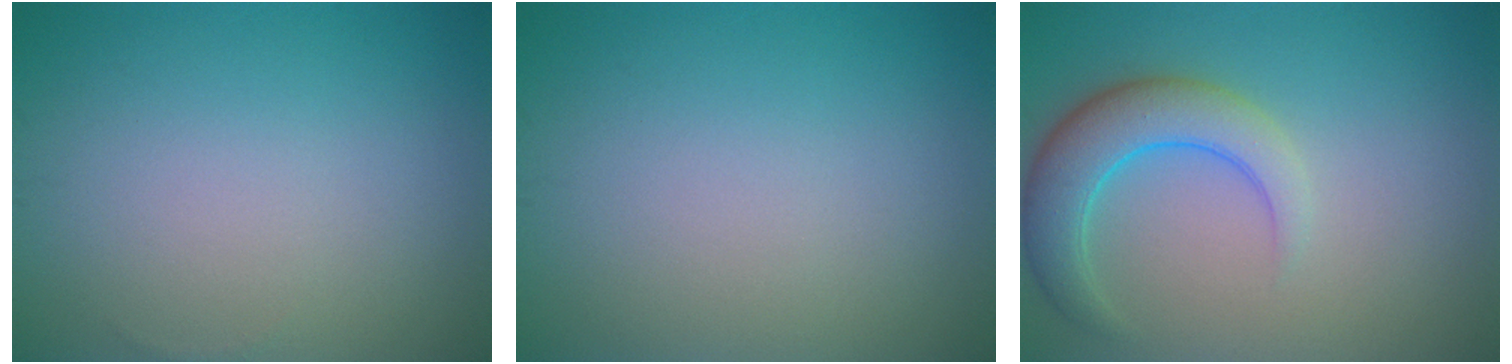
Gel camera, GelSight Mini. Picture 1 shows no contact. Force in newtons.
{"total": 0.0}
{"total": 5.0, "press": 5.0, "slide": 0.5}